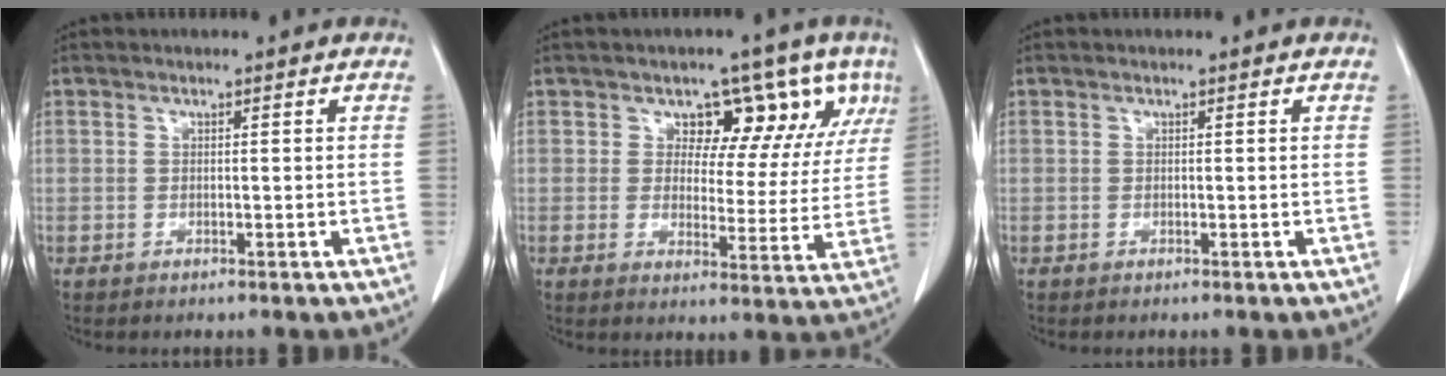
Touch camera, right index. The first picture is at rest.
{"total": 10.7, "force": [5.6, 6.9, 6.0], "torque": [-0.051, 0.011, 0.063]}
{"total": 0.0}